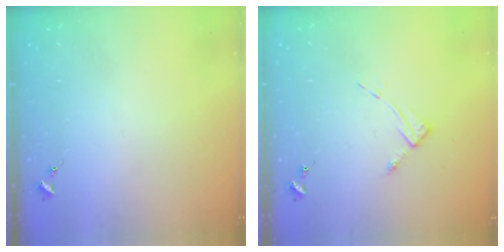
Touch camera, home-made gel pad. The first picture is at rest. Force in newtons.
{"total": 5.3, "press": 5.2, "slide": 0.1}